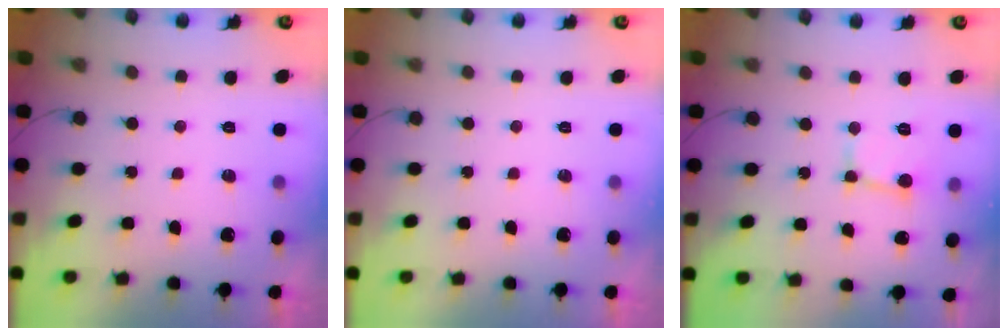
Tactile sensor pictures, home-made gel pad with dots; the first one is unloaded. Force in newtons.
{"total": 0.0}
{"total": 2.7, "press": 2.7, "slide": 0.2}